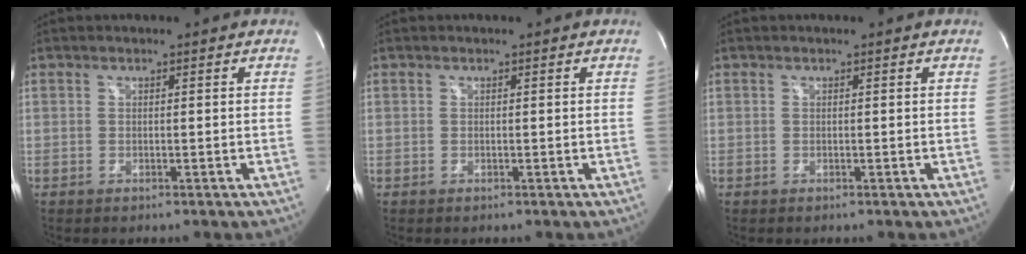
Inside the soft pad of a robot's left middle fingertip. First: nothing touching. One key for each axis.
{"total": 0.0}
{"total": 0.0}